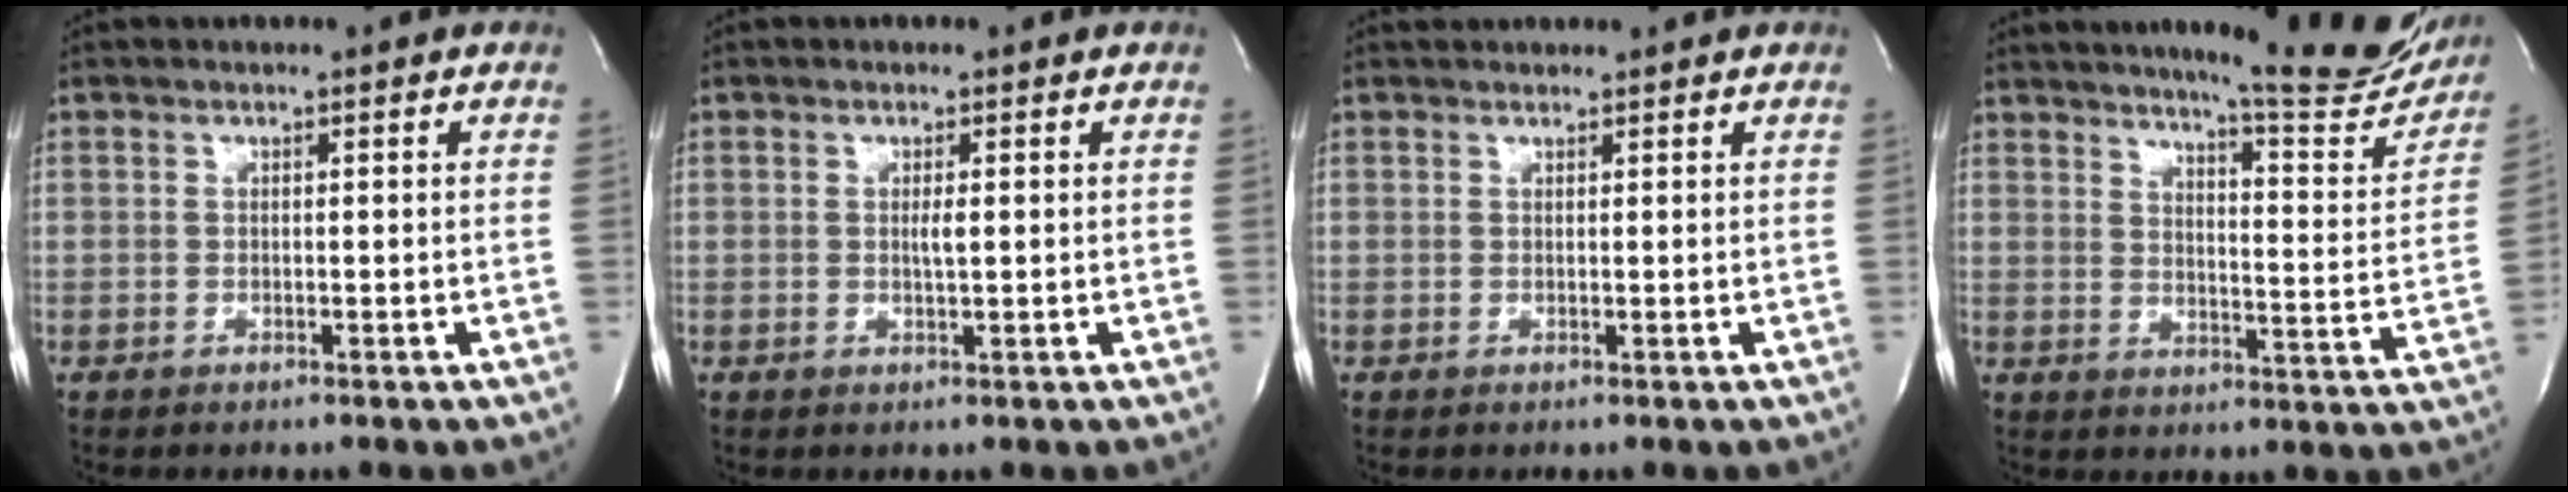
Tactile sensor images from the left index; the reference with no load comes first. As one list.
[{"total": 1.3, "force": [0.1, 0.1, 1.3], "torque": [-0.028, -0.003, 0.001]}, {"total": 2.5, "force": [2.4, 0.5, 0.2], "torque": [-0.005, 0.024, 0.034]}, {"total": 20.2, "force": [17.6, 2.0, 9.6], "torque": [-0.125, -0.066, 0.210]}]